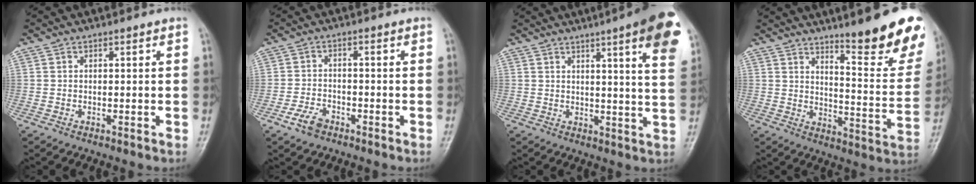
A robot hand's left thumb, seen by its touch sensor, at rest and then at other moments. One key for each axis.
{"total": 4.2, "fx": -2.7, "fy": 2.5, "fz": 2.1, "tx": -0.038, "ty": 0.014, "tz": -0.050}
{"total": 14.6, "fx": 7.7, "fy": 1.8, "fz": 12.3, "tx": -0.136, "ty": -0.030, "tz": 0.084}
{"total": 17.1, "fx": 12.2, "fy": 3.0, "fz": 11.6, "tx": -0.114, "ty": -0.099, "tz": 0.171}